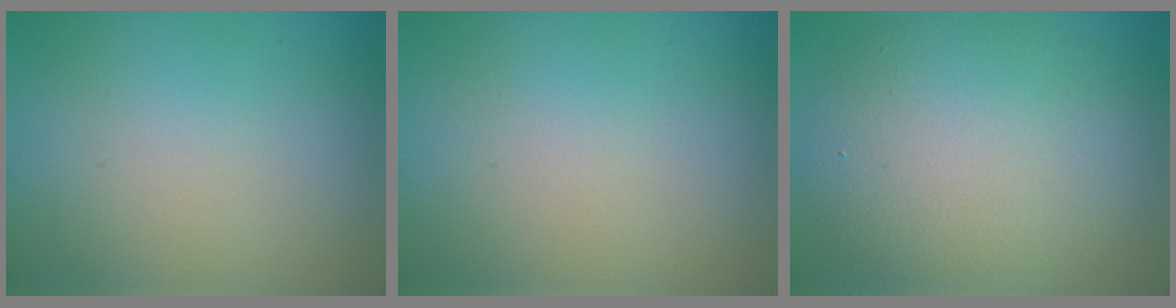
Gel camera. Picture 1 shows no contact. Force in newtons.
{"total": 0.0}
{"total": 8.8, "press": 8.8, "slide": 0.5}